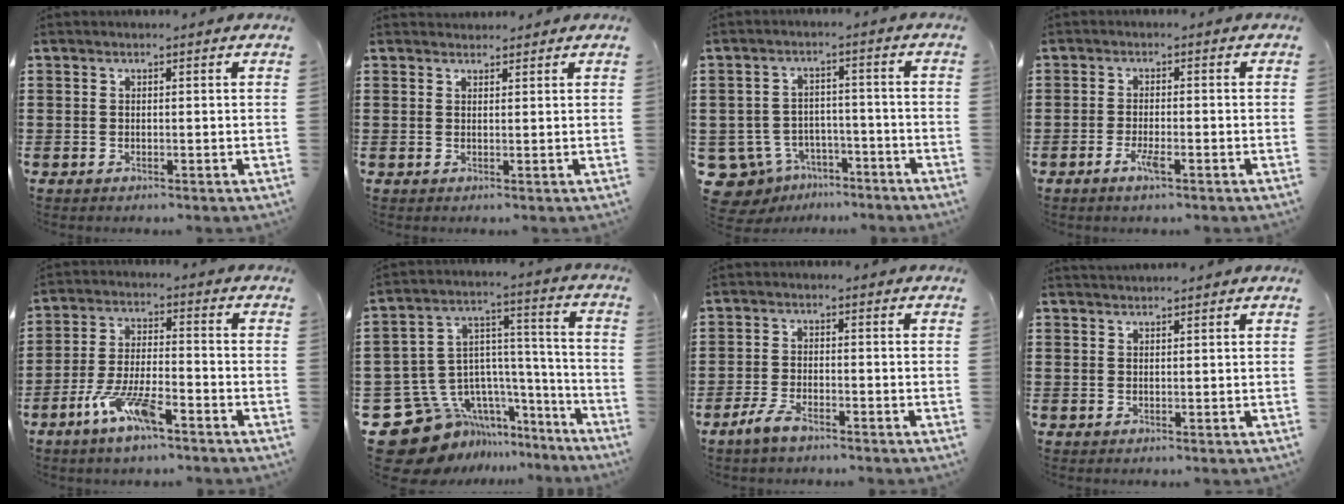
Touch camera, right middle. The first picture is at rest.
{"total": 1.5, "force": [1.4, 0.6, -0.1], "torque": [0.008, 0.000, 0.027]}
{"total": 6.0, "force": [-4.9, 3.3, 1.0], "torque": [-0.051, 0.011, -0.102]}
{"total": 2.9, "force": [-1.5, 0.5, 2.4], "torque": [-0.056, -0.007, -0.029]}
{"total": 8.4, "force": [-5.1, 1.9, 6.4], "torque": [-0.140, -0.007, -0.096]}
{"total": 11.5, "force": [-7.6, 8.0, 3.2], "torque": [-0.112, -0.005, -0.129]}
{"total": 3.9, "force": [-2.9, 1.3, 2.2], "torque": [-0.056, 0.003, -0.062]}
{"total": 0.9, "force": [0.9, 0.1, -0.1], "torque": [-0.002, 0.000, 0.018]}